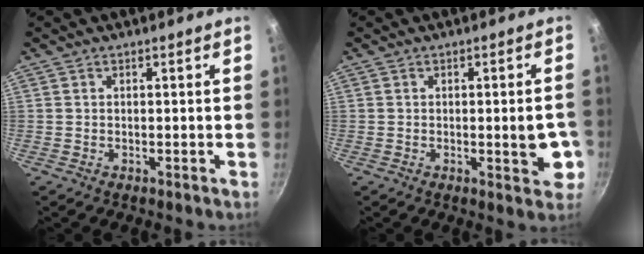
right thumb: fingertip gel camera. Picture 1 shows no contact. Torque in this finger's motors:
{"motor_torque": [2.66, 2.35, 2.17, -0.60, 0.81]}